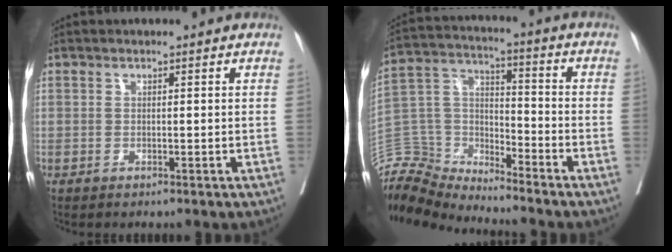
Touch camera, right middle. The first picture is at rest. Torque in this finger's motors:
{"motor_torque": [0.38, -1.24, 0.21, 0.06]}